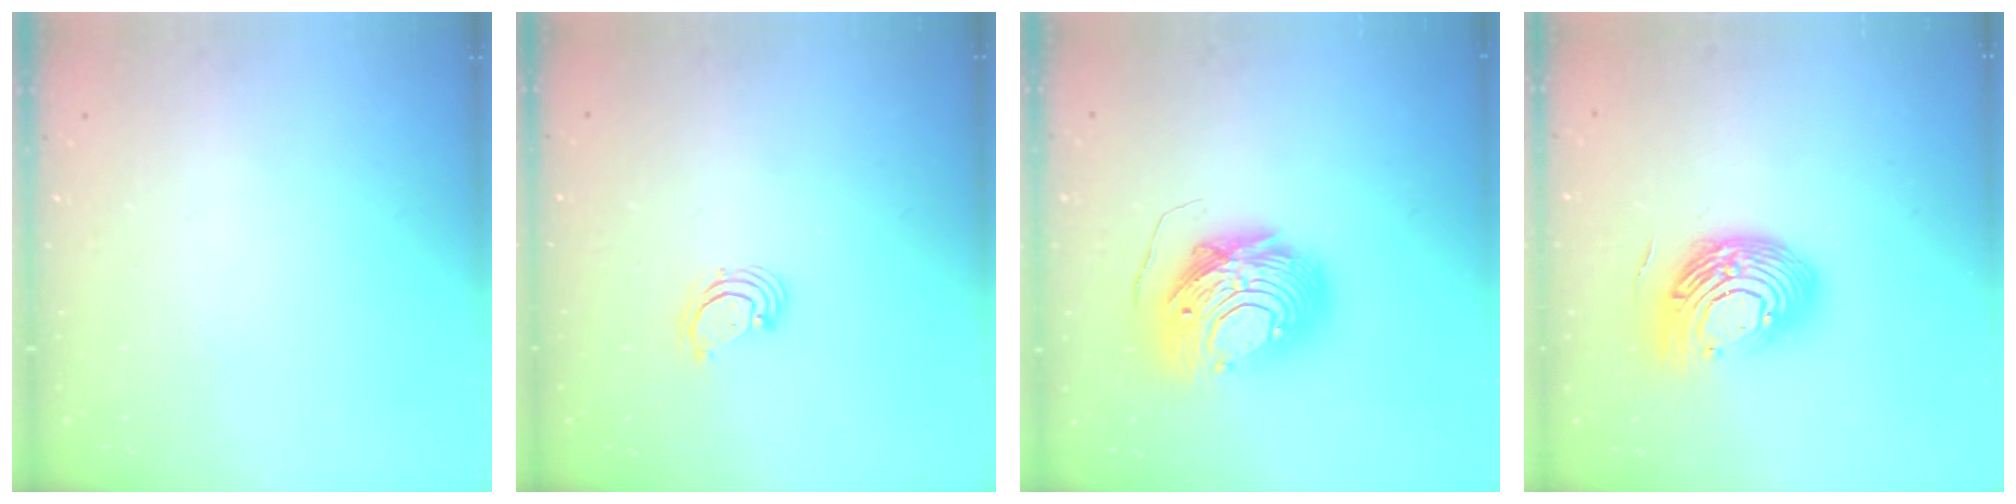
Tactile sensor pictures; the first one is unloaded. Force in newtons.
{"total": 2.4, "press": 2.4, "slide": 0.2}
{"total": 15.2, "press": 15.1, "slide": 1.3}
{"total": 16.1, "press": 16.0, "slide": 1.3}